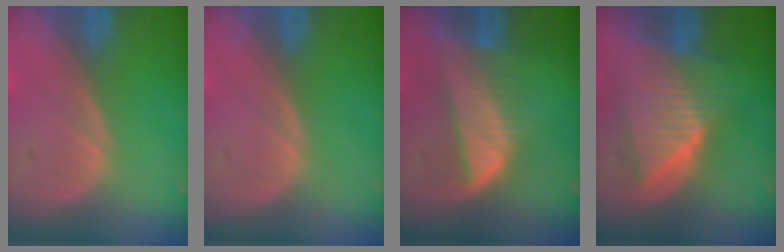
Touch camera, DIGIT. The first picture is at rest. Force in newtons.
{"total": 0.0}
{"total": 7.3, "press": 6.9, "slide": 2.6}
{"total": 9.2, "press": 9.2, "slide": 0.5}